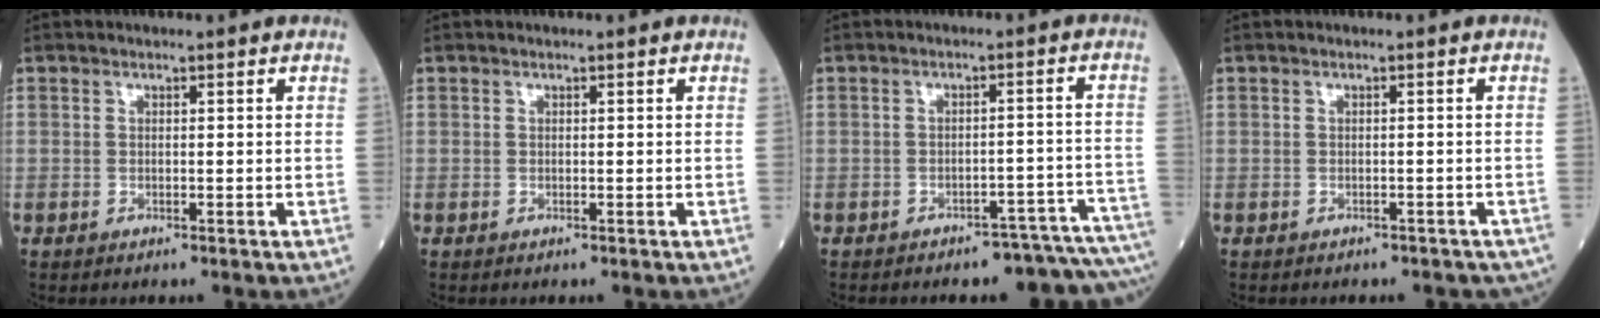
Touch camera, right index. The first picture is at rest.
{"total": 0.0}
{"total": 11.2, "force": [-10.7, 1.2, 3.1], "torque": [-0.011, 0.026, -0.119]}
{"total": 6.3, "force": [-5.4, 2.6, 2.0], "torque": [-0.020, 0.000, -0.051]}